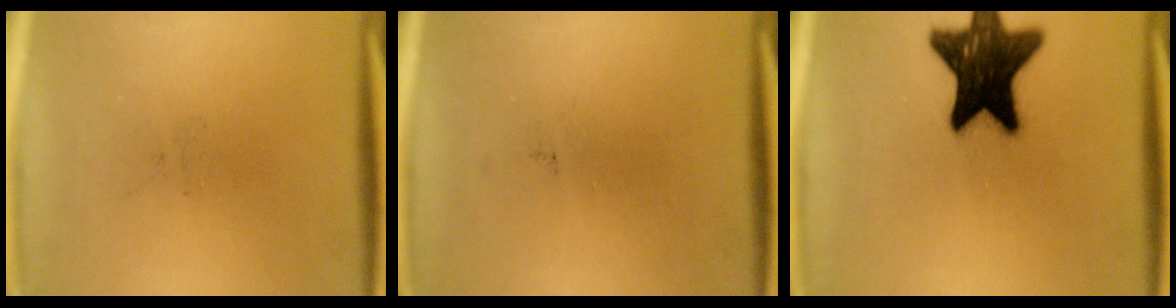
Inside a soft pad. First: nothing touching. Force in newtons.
{"total": 0.0}
{"total": 17.6}